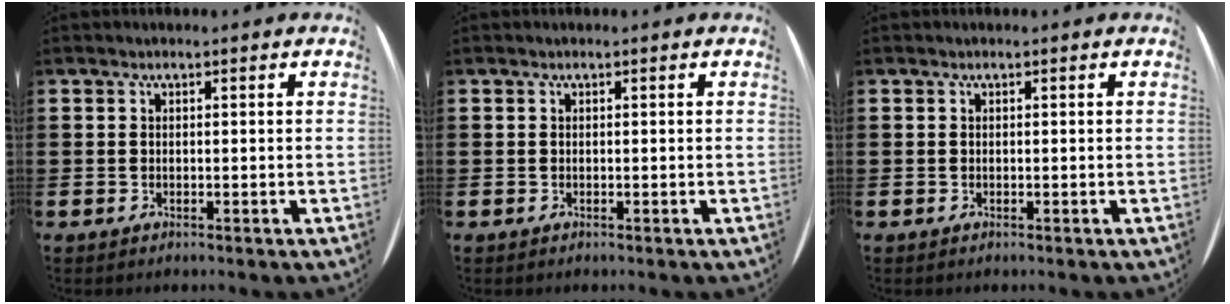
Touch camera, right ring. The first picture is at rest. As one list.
[{"total": 0.0}, {"total": 0.0}]